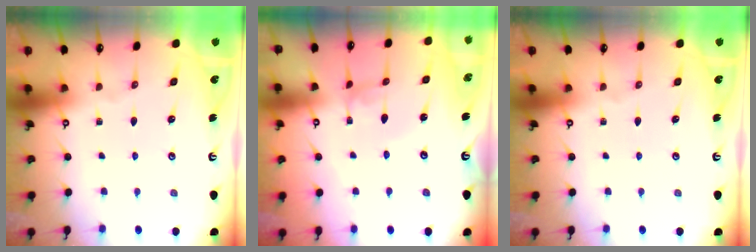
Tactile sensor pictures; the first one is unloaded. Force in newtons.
{"total": 2.6, "press": 2.6, "slide": 0.0}
{"total": 0.0}